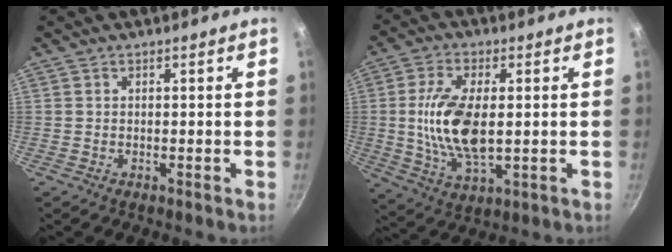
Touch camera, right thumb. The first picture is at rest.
{"total": 13.1, "force": [0.7, 6.4, 11.4], "torque": [-0.219, -0.007, 0.016]}